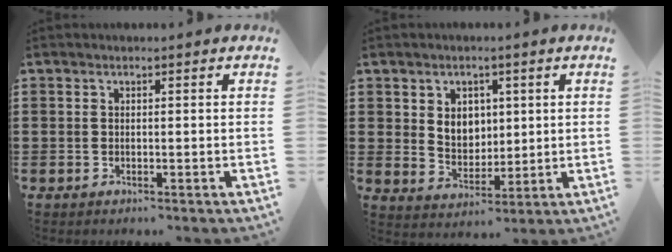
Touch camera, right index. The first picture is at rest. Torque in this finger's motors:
{"motor_torque": [0.58, 0.48, 0.22, 0.10]}